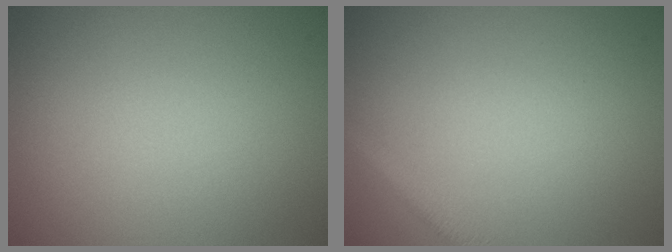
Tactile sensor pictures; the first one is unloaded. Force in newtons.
{"total": 1.8, "press": 1.8, "slide": 0.1}